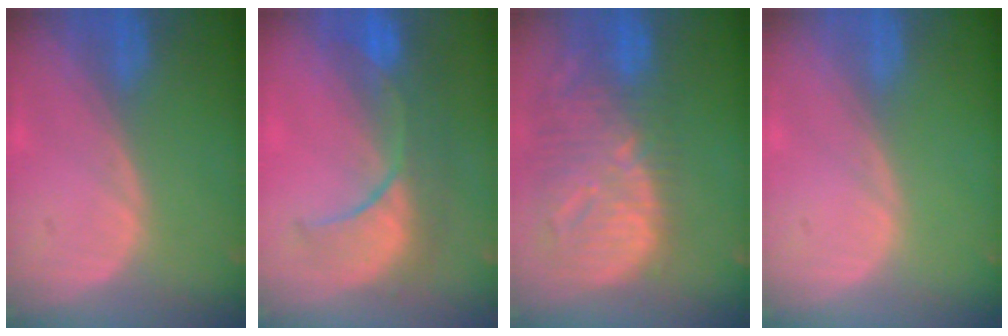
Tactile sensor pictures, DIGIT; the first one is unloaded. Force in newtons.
{"total": 10.1, "press": 8.9, "slide": 4.7}
{"total": 13.0, "press": 11.3, "slide": 6.4}
{"total": 0.0}